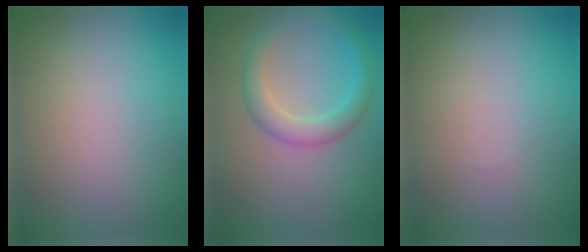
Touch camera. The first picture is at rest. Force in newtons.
{"total": 3.5, "press": 3.5, "slide": 0.1}
{"total": 0.0}